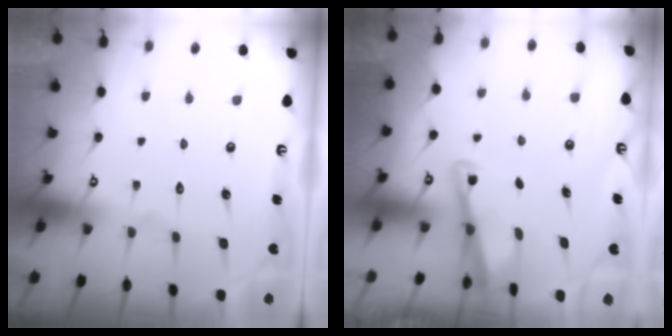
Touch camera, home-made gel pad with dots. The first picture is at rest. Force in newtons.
{"total": 2.9, "press": 2.9, "slide": 0.3}